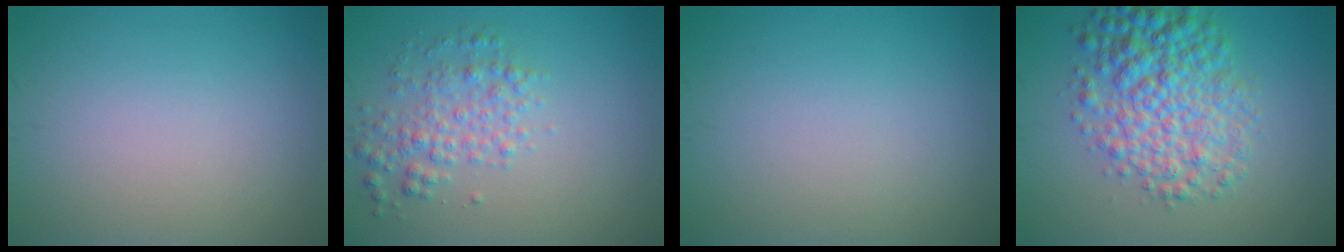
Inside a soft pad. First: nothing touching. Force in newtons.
{"total": 3.0, "press": 3.0, "slide": 0.0}
{"total": 0.0}
{"total": 7.0, "press": 7.0, "slide": 0.1}